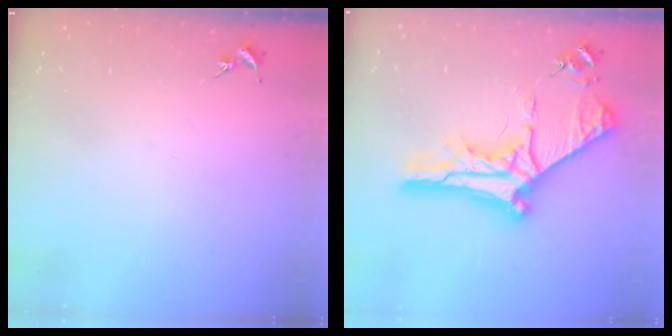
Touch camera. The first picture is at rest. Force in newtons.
{"total": 10.5, "press": 10.5, "slide": 1.2}